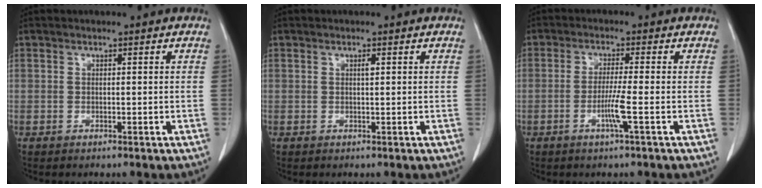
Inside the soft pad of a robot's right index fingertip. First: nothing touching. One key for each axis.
{"total": 0.7, "fx": 0.3, "fy": 0.1, "fz": 0.7, "tx": -0.013, "ty": 0.001, "tz": 0.004}
{"total": 4.1, "fx": -1.4, "fy": -0.7, "fz": 3.8, "tx": -0.075, "ty": -0.008, "tz": -0.029}